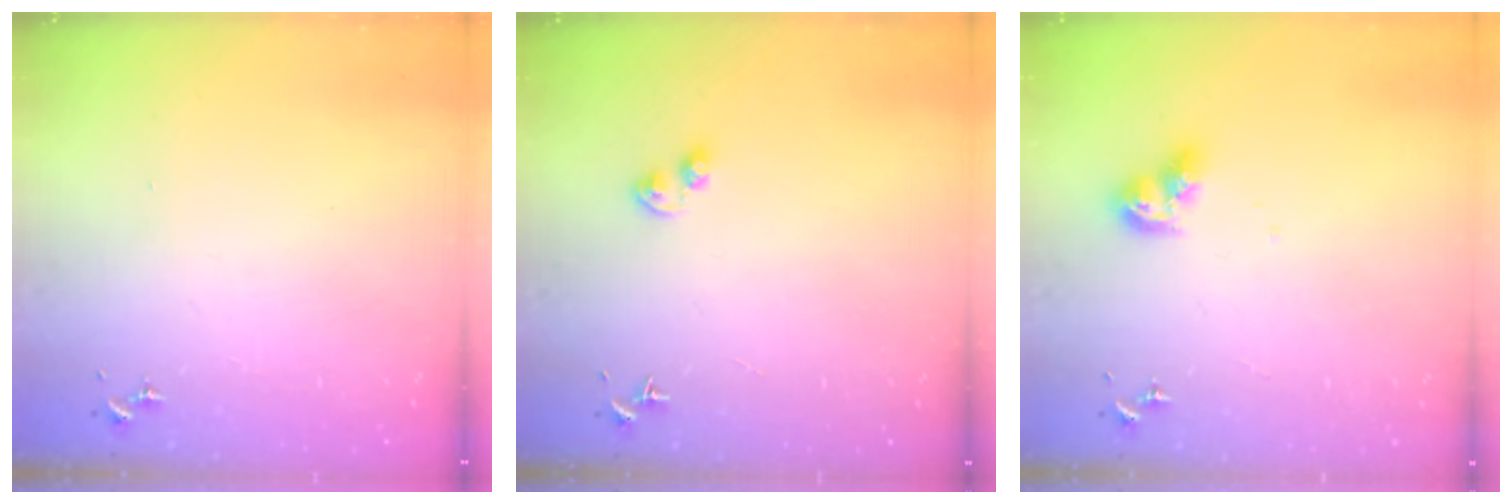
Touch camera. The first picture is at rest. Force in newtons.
{"total": 3.2, "press": 3.1, "slide": 0.8}
{"total": 8.5, "press": 8.5, "slide": 0.9}